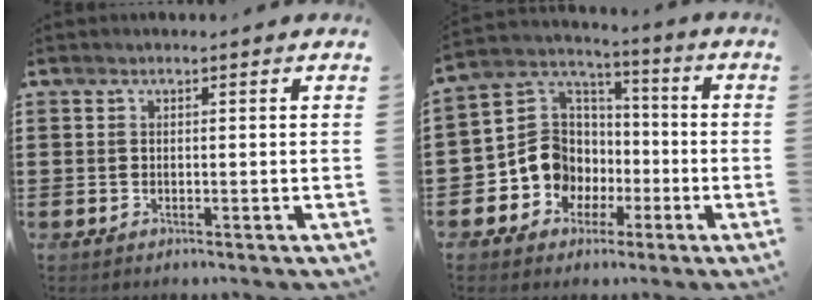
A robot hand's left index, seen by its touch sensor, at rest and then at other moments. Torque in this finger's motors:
{"motor_torque": [1.23, 0.90, 0.56, 0.05]}